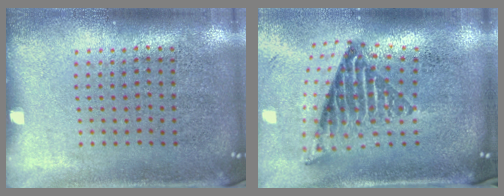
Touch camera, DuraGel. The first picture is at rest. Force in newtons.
{"total": 2.1, "press": 1.4, "slide": 1.5}